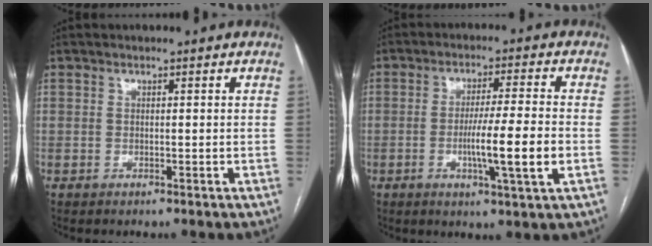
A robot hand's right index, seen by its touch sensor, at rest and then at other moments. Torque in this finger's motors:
{"motor_torque": [1.90, 0.24, 0.64, 0.13]}